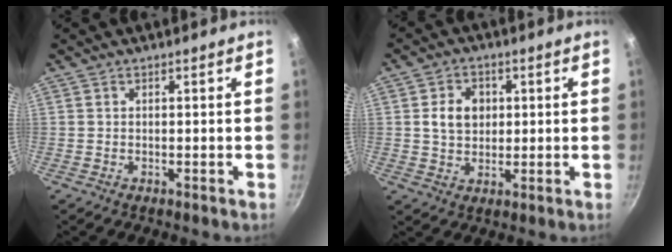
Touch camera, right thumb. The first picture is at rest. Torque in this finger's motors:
{"motor_torque": [0.76, 1.59, 0.78, 0.02, 0.00]}